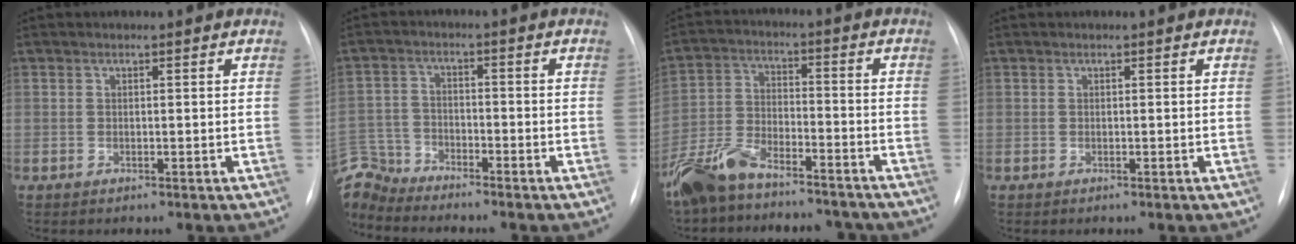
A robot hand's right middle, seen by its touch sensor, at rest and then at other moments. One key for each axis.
{"total": 7.5, "fx": -7.4, "fy": 1.2, "fz": -0.3, "tx": -0.005, "ty": 0.005, "tz": -0.148}
{"total": 13.1, "fx": -11.3, "fy": 4.5, "fz": 5.0, "tx": -0.105, "ty": 0.015, "tz": -0.194}
{"total": 0.0}